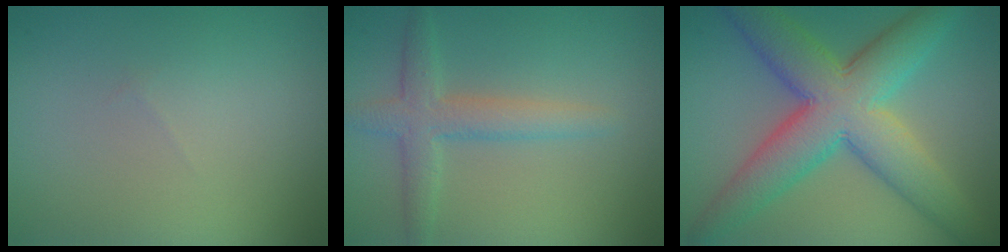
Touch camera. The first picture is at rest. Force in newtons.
{"total": 3.1, "press": 3.1, "slide": 0.1}
{"total": 9.7, "press": 9.7, "slide": 0.2}